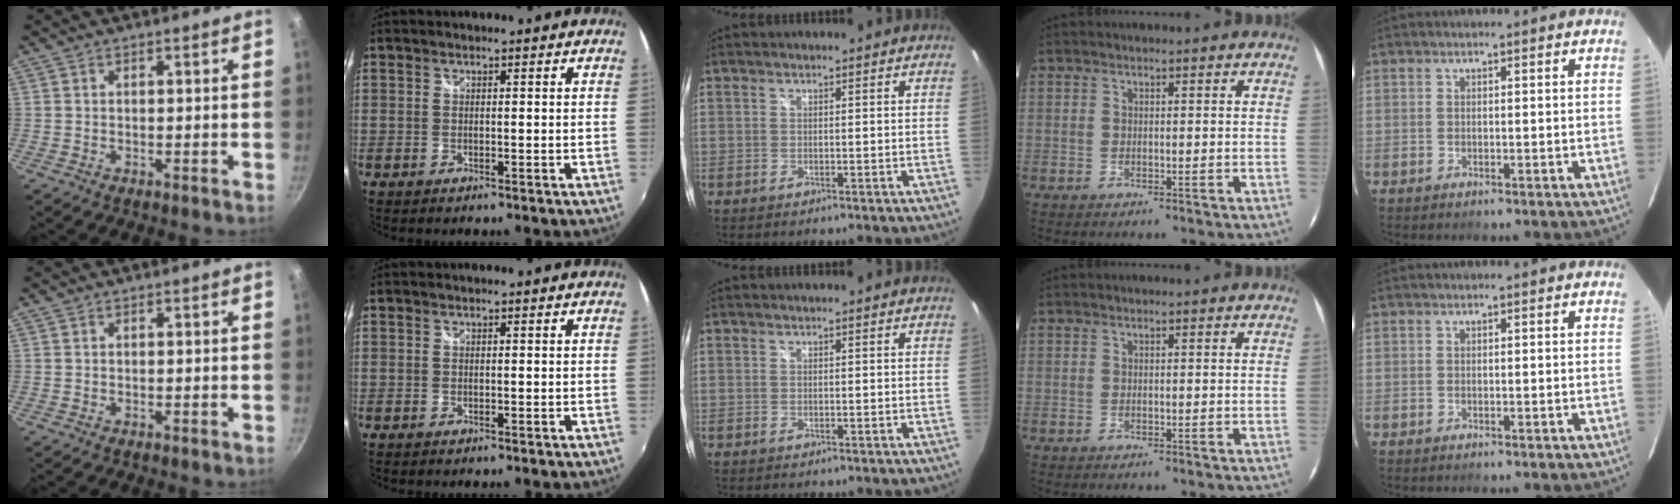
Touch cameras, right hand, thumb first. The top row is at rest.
{}